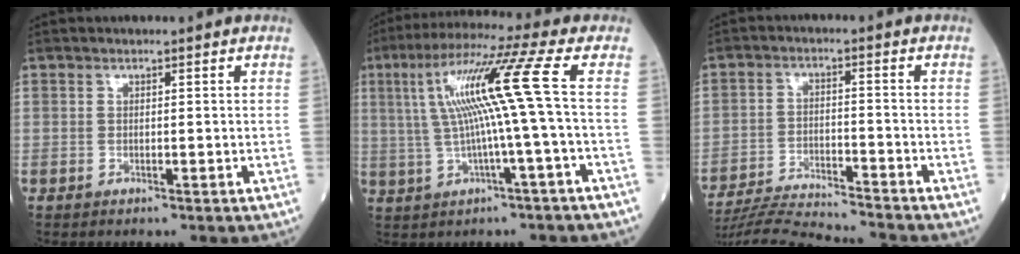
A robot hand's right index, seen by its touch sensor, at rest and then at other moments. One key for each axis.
{"total": 11.6, "fx": 1.2, "fy": -1.7, "fz": 11.5, "tx": -0.211, "ty": 0.030, "tz": 0.024}
{"total": 12.7, "fx": -12.2, "fy": -1.4, "fz": 3.3, "tx": -0.051, "ty": -0.012, "tz": -0.203}